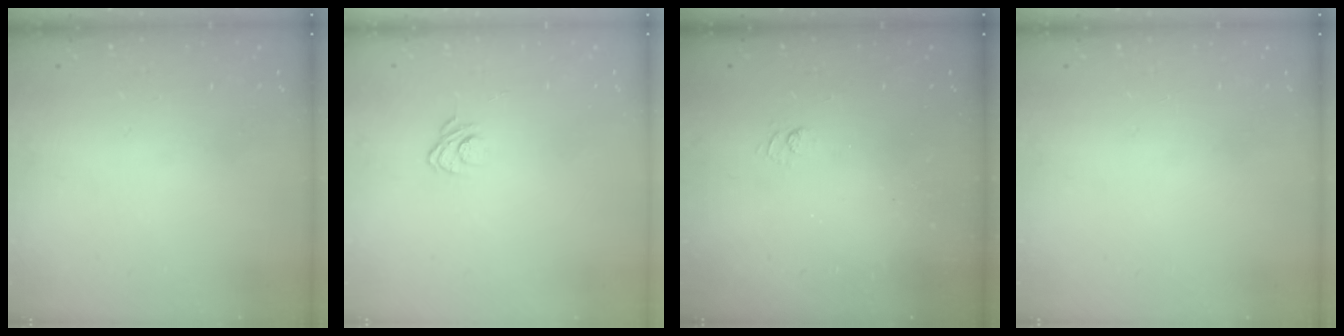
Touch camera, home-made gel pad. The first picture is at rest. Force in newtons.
{"total": 2.8, "press": 2.5, "slide": 1.4}
{"total": 2.4, "press": 1.9, "slide": 1.4}
{"total": 0.0}